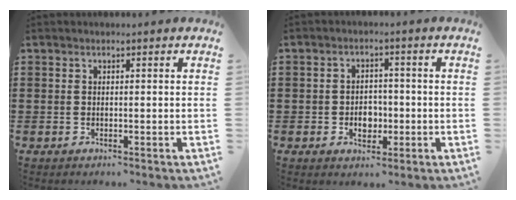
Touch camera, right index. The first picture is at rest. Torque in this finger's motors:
{"motor_torque": [0.67, 1.47, 0.08, 0.01]}